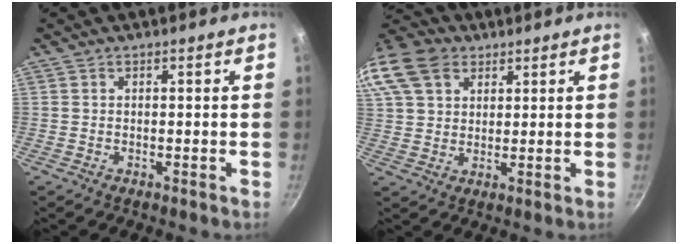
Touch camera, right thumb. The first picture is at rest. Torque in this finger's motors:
{"motor_torque": [1.04, 1.12, 0.25, -0.19, 0.14]}